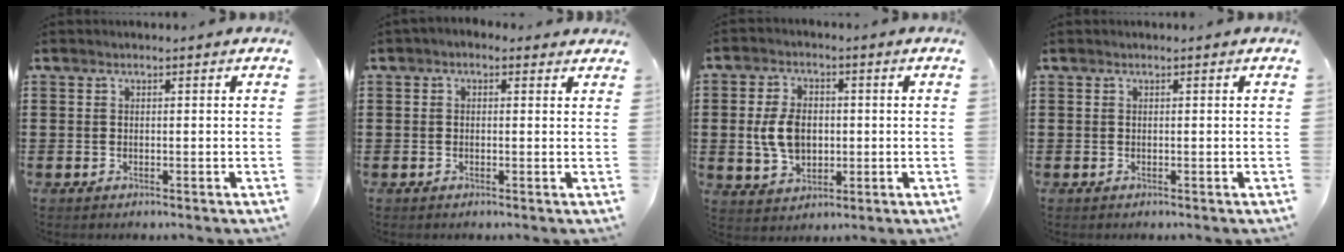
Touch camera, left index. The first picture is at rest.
{"total": 1.0, "force": [0.0, 0.8, 0.6], "torque": [-0.015, 0.006, -0.002]}
{"total": 7.0, "force": [0.0, 4.7, 5.1], "torque": [-0.116, 0.005, -0.008]}
{"total": 0.0}